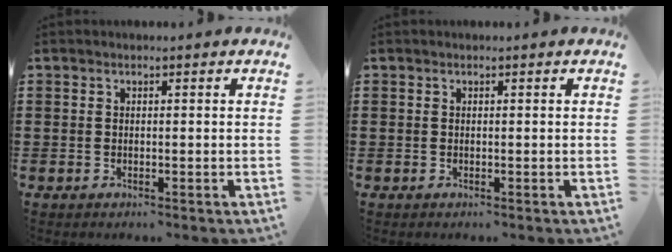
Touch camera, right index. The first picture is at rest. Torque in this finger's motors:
{"motor_torque": [0.00, 0.00, 0.00, 0.00]}